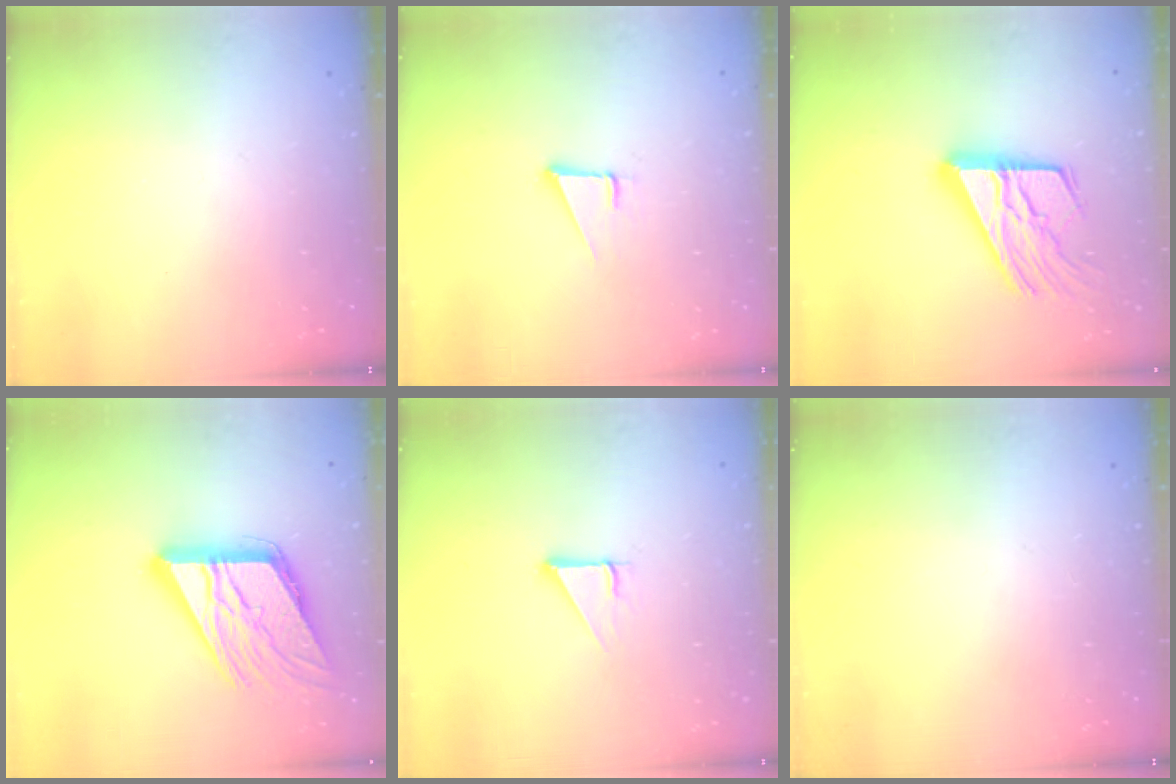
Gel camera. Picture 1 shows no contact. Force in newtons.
{"total": 3.7, "press": 2.9, "slide": 2.3}
{"total": 19.1, "press": 19.0, "slide": 2.5}
{"total": 18.6, "press": 18.4, "slide": 2.2}
{"total": 3.7, "press": 3.7, "slide": 0.2}
{"total": 0.0}